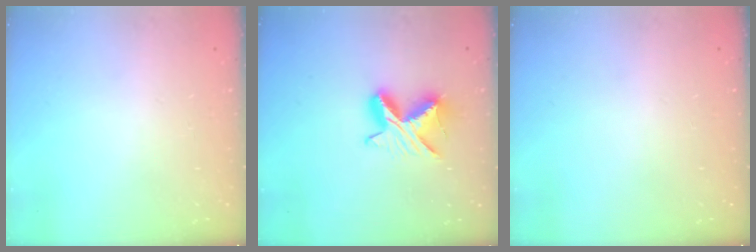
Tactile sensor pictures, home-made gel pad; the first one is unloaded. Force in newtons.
{"total": 9.0, "press": 9.0, "slide": 0.3}
{"total": 0.0}